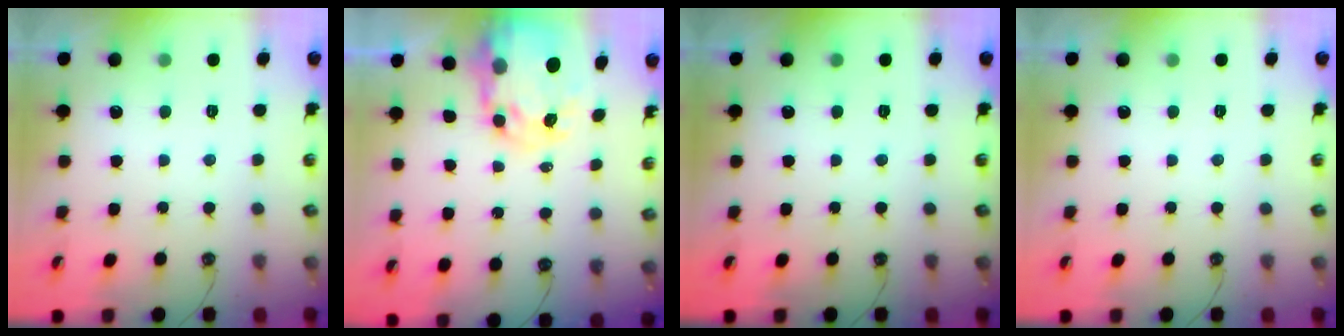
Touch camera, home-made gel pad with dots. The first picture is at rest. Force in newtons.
{"total": 8.5, "press": 8.5, "slide": 0.9}
{"total": 0.0}
{"total": 0.0}